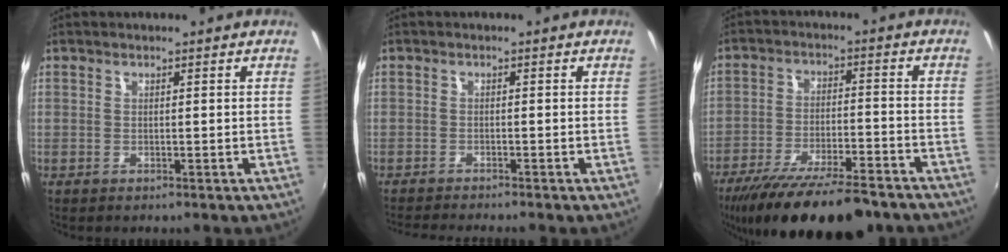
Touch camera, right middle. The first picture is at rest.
{"total": 4.4, "force": [-4.1, -0.6, 1.4], "torque": [-0.040, -0.018, -0.073]}
{"total": 20.3, "force": [-16.2, 4.7, 11.3], "torque": [-0.211, -0.041, -0.245]}